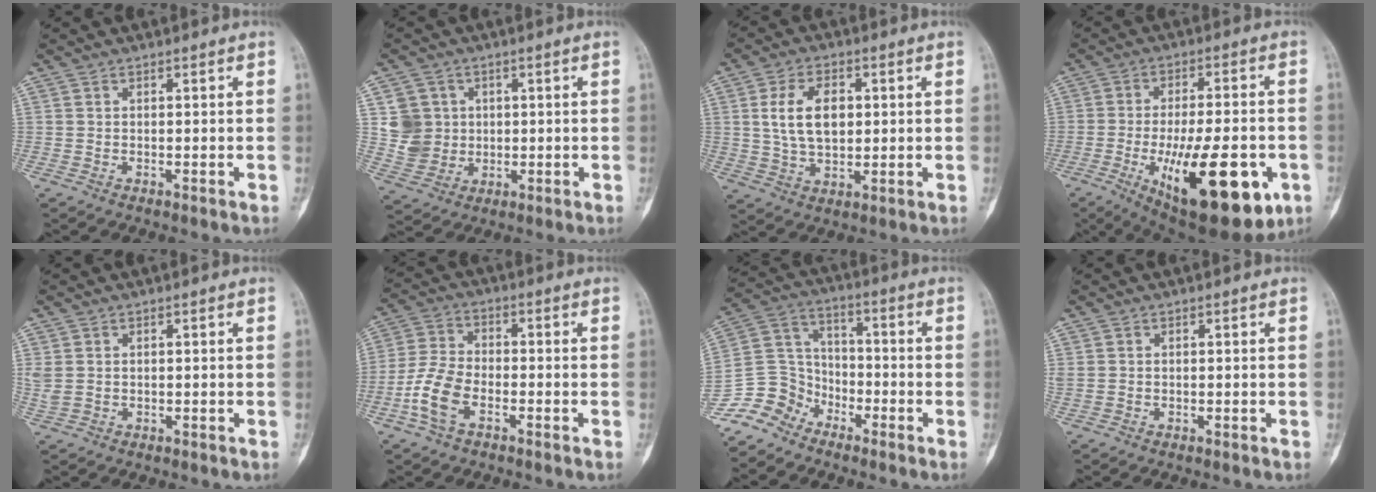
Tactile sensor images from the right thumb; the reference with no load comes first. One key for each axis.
{"total": 7.6, "fx": 1.3, "fy": 7.2, "fz": 2.0, "tx": -0.011, "ty": -0.002, "tz": 0.032}
{"total": 9.7, "fx": 1.7, "fy": 6.0, "fz": 7.5, "tx": -0.125, "ty": -0.002, "tz": 0.037}
{"total": 22.6, "fx": -7.5, "fy": 8.5, "fz": 19.6, "tx": -0.280, "ty": -0.001, "tz": -0.095}
{"total": 2.3, "fx": 0.6, "fy": 1.6, "fz": 1.5, "tx": -0.050, "ty": 0.004, "tz": 0.019}
{"total": 8.7, "fx": -3.6, "fy": 5.0, "fz": 6.2, "tx": -0.133, "ty": 0.022, "tz": -0.076}
{"total": 9.9, "fx": -7.6, "fy": 6.1, "fz": 1.5, "tx": -0.014, "ty": 0.065, "tz": -0.161}
{"total": 1.0, "fx": 0.3, "fy": 0.8, "fz": 0.6, "tx": -0.027, "ty": 0.006, "tz": 0.010}